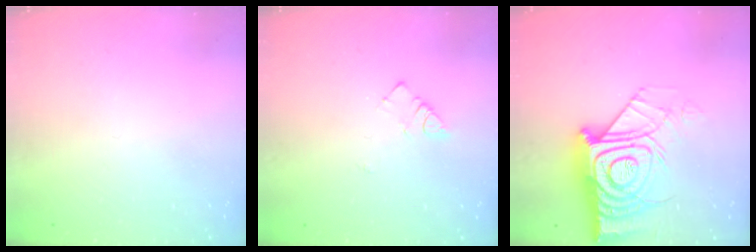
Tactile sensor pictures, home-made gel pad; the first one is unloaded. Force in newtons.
{"total": 2.8, "press": 2.7, "slide": 0.4}
{"total": 22.0, "press": 21.9, "slide": 1.7}